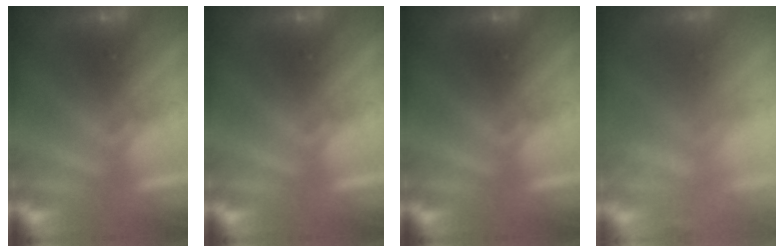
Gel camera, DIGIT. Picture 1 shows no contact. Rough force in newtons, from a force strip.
{"total": 0.0}
{"total": 0.0}
{"total": 10.0}